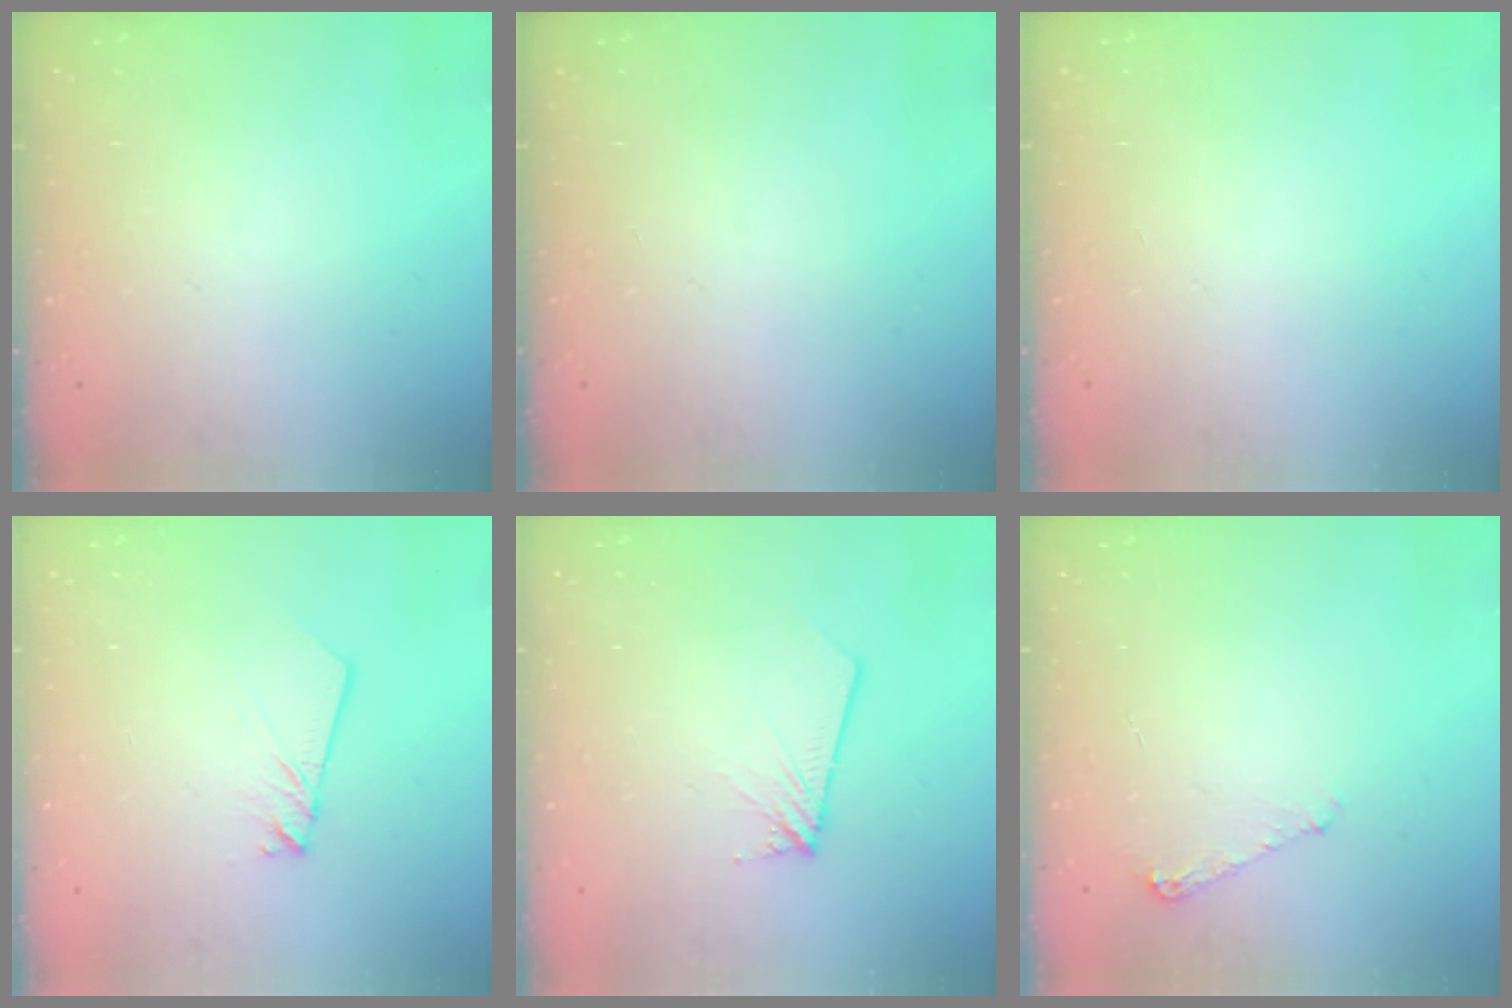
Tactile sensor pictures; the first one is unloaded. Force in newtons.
{"total": 0.0}
{"total": 0.0}
{"total": 2.7, "press": 2.6, "slide": 0.3}
{"total": 2.7, "press": 2.7, "slide": 0.2}
{"total": 5.3, "press": 5.2, "slide": 0.6}